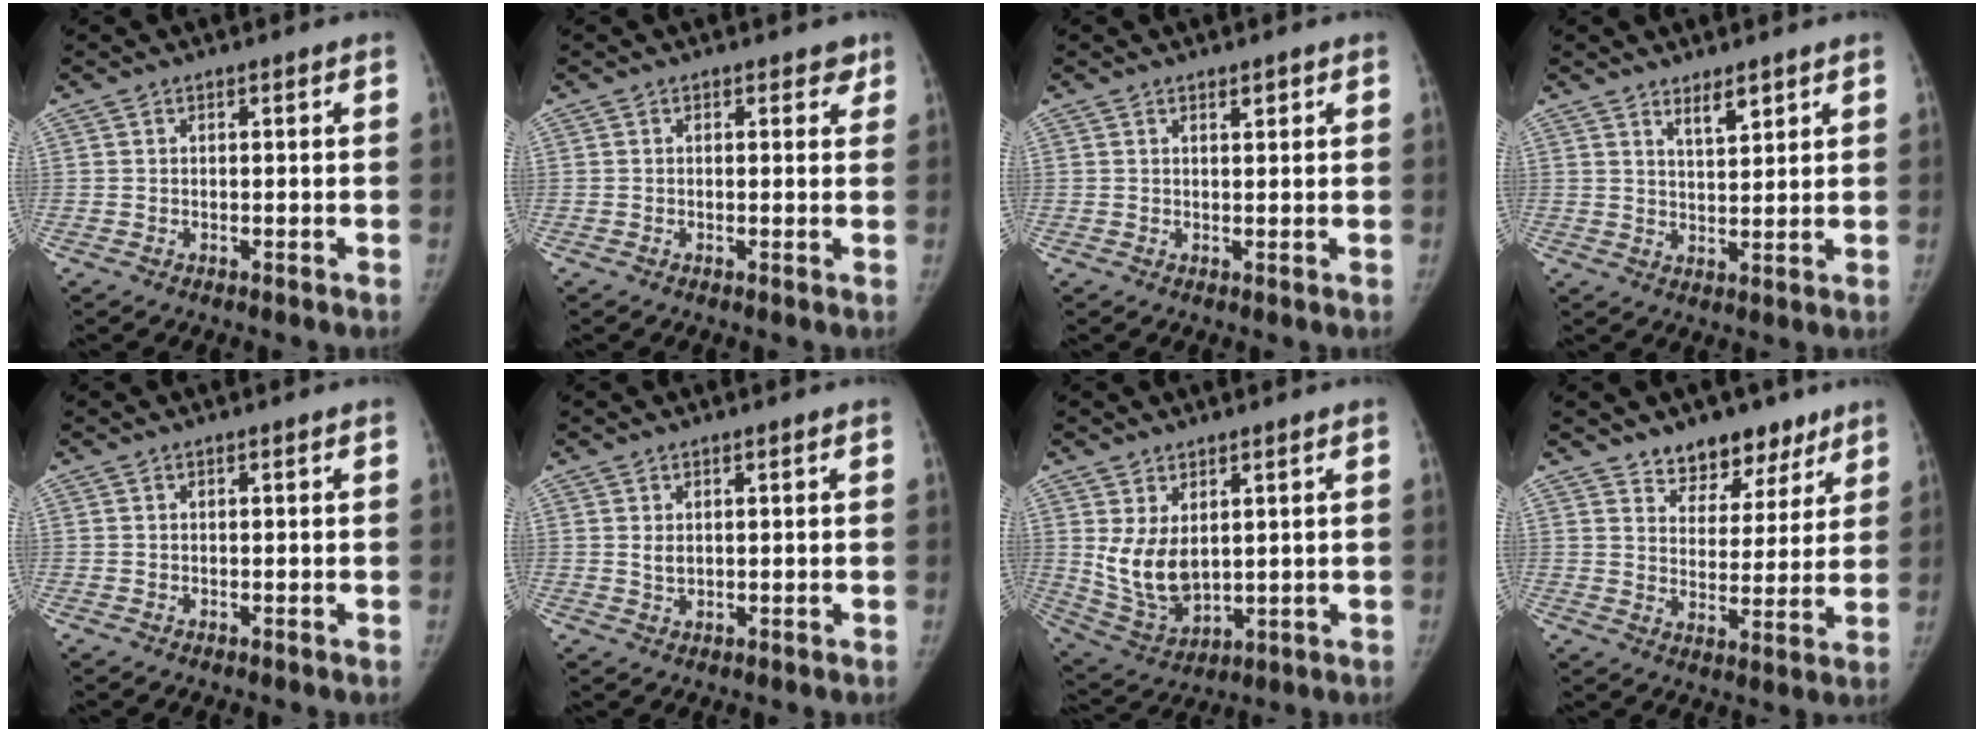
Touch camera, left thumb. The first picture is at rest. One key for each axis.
{"total": 1.8, "fx": 1.2, "fy": 1.2, "fz": 0.7, "tx": 0.016, "ty": -0.004, "tz": 0.007}
{"total": 1.3, "fx": 0.9, "fy": 0.5, "fz": 0.8, "tx": -0.006, "ty": -0.006, "tz": 0.014}
{"total": 4.1, "fx": 3.0, "fy": 1.3, "fz": 2.5, "tx": -0.031, "ty": -0.027, "tz": 0.053}
{"total": 0.0}
{"total": 1.6, "fx": 0.5, "fy": 1.0, "fz": 1.1, "tx": -0.016, "ty": -0.006, "tz": 0.014}
{"total": 9.7, "fx": 2.1, "fy": 5.9, "fz": 7.3, "tx": -0.126, "ty": -0.022, "tz": 0.063}
{"total": 10.4, "fx": 7.7, "fy": 6.1, "fz": 3.3, "tx": 0.004, "ty": -0.042, "tz": 0.121}